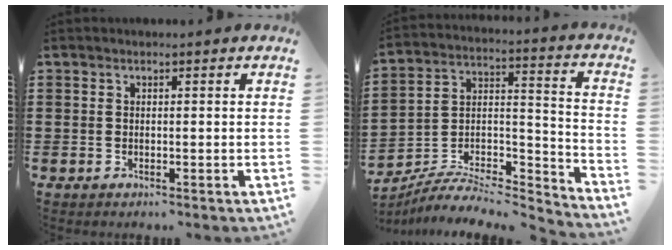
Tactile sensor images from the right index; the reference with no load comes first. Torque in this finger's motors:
{"motor_torque": [0.46, 0.66, -0.48, -0.16]}